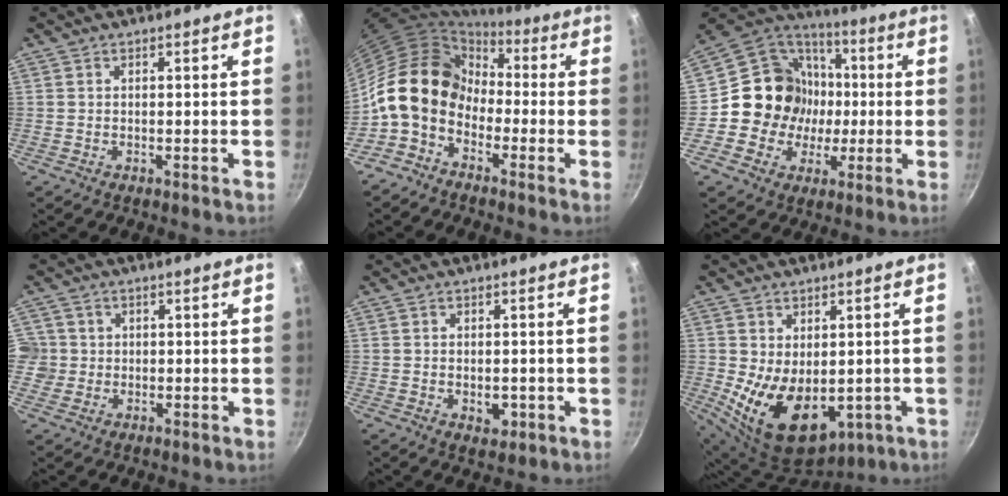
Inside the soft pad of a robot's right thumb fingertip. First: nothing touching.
{"total": 13.6, "force": [-1.7, 10.4, 8.6], "torque": [-0.121, 0.037, -0.052]}
{"total": 17.4, "force": [-0.2, 16.0, 6.6], "torque": [-0.084, 0.028, -0.005]}
{"total": 4.6, "force": [0.2, 4.5, 0.8], "torque": [0.011, 0.011, 0.001]}
{"total": 3.5, "force": [-0.9, 2.2, 2.5], "torque": [-0.030, 0.002, -0.009]}
{"total": 14.6, "force": [-2.0, 9.3, 11.1], "torque": [-0.170, -0.024, -0.002]}